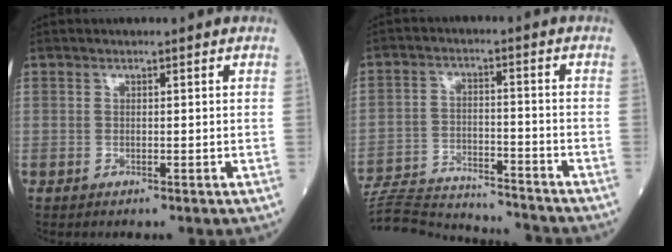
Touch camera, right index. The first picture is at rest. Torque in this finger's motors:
{"motor_torque": [-2.14, 0.00, -1.05, -0.21]}